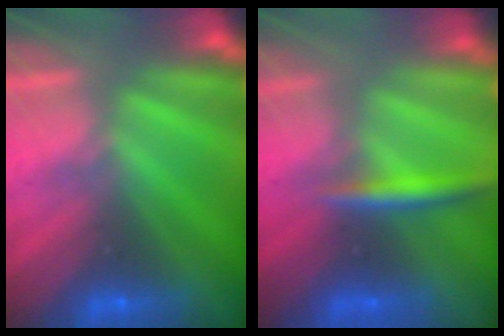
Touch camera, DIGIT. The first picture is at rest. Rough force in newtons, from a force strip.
{"total": 2.8}